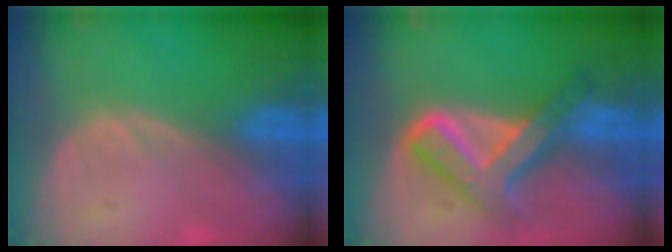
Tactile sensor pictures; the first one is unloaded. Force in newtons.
{"total": 8.1, "press": 8.1, "slide": 0.7}